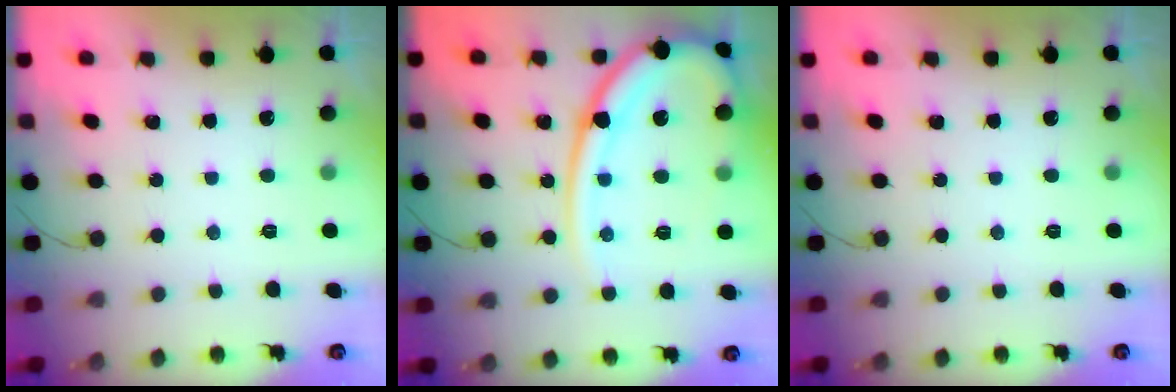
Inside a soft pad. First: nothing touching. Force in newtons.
{"total": 17.8, "press": 17.7, "slide": 2.1}
{"total": 0.0}